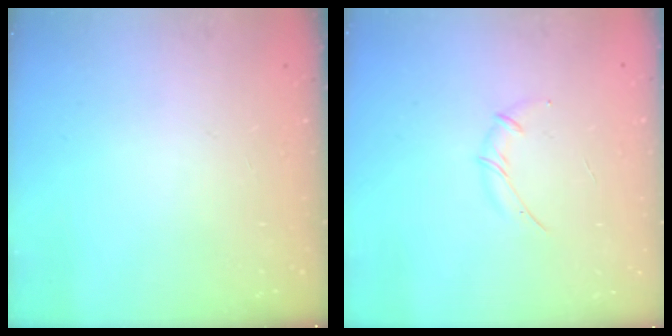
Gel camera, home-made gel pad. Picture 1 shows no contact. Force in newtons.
{"total": 4.4, "press": 4.3, "slide": 0.9}